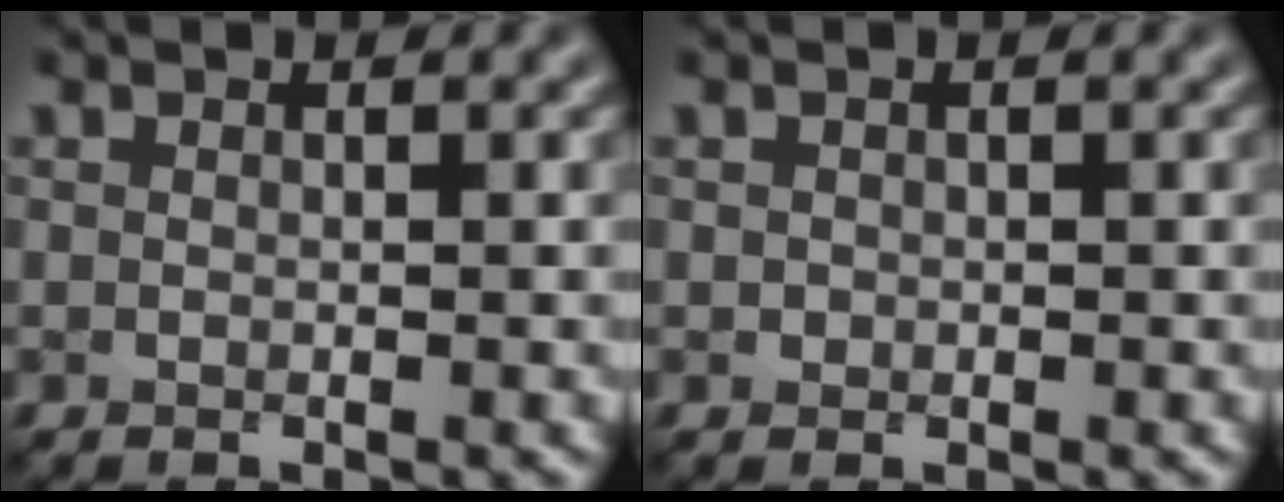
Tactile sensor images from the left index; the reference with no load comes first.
{"total": 0.5, "force": [0.0, 0.5, 0.1], "torque": [0.003, -0.003, -0.001]}